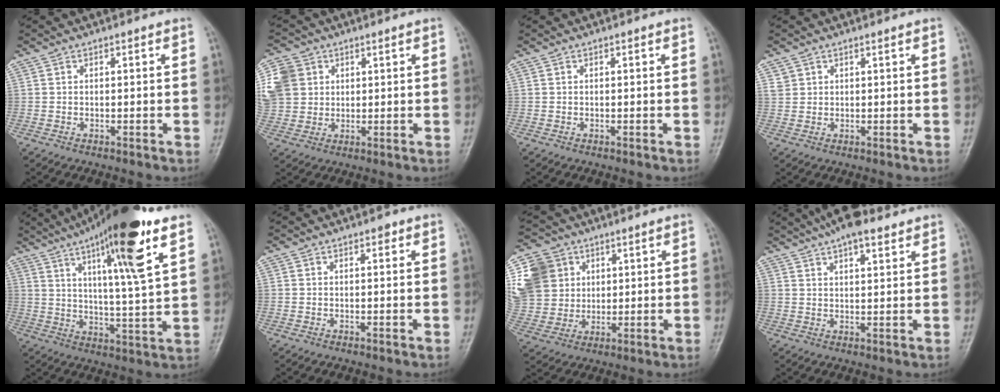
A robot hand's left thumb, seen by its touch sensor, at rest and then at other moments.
{"total": 12.0, "force": [3.5, 10.3, 5.1], "torque": [-0.116, 0.014, 0.069]}
{"total": 0.0}
{"total": 1.6, "force": [0.9, 1.2, 0.2], "torque": [0.010, -0.002, 0.016]}
{"total": 19.1, "force": [10.4, 2.5, 15.8], "torque": [-0.243, -0.033, 0.165]}
{"total": 0.8, "force": [0.4, 0.5, 0.4], "torque": [0.001, 0.002, 0.000]}
{"total": 16.2, "force": [5.2, 13.8, 6.8], "torque": [-0.146, 0.015, 0.109]}
{"total": 8.8, "force": [6.3, 3.0, 5.3], "torque": [-0.068, -0.004, 0.100]}